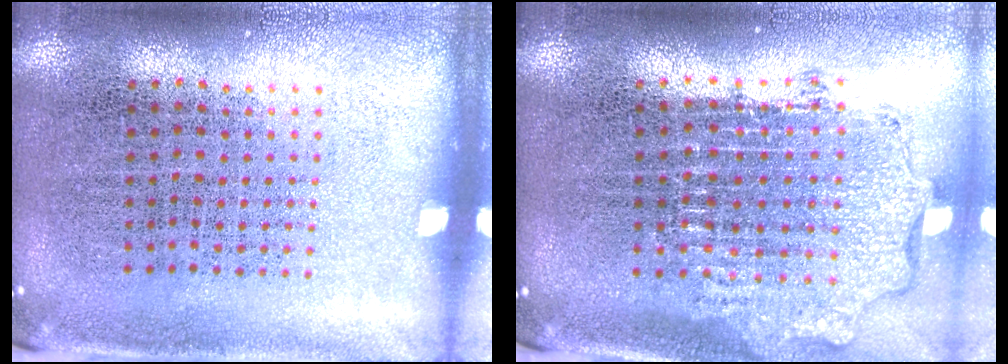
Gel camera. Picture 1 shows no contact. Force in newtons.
{"total": 1.9, "press": 1.5, "slide": 1.2}